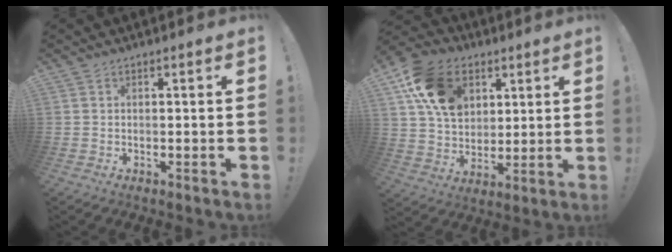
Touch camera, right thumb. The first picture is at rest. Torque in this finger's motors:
{"motor_torque": [-0.02, 0.81, 0.62, -0.18, 0.25]}